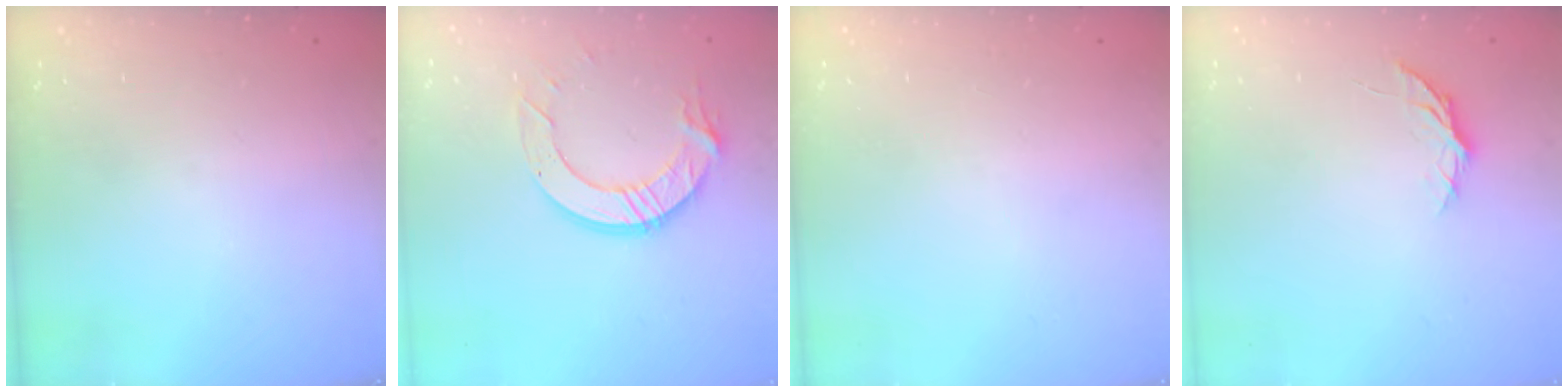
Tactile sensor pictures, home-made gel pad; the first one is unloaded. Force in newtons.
{"total": 11.1, "press": 11.0, "slide": 1.1}
{"total": 0.0}
{"total": 5.1, "press": 5.1, "slide": 0.4}